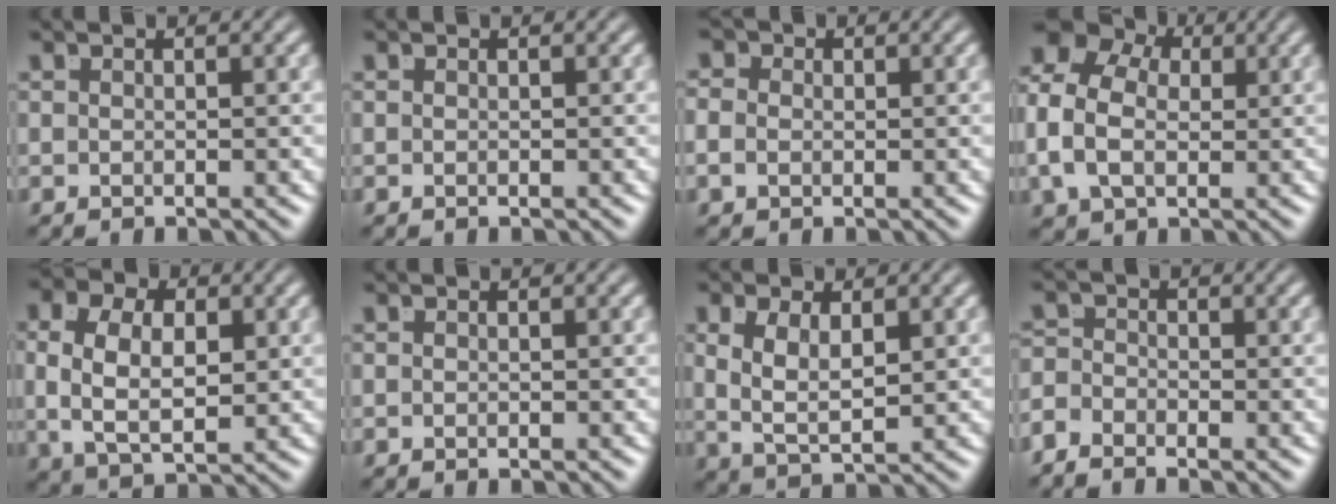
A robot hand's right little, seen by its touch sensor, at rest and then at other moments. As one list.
[{"total": 0.0}, {"total": 2.2, "force": [0.0, 2.0, 1.0], "torque": [-0.020, 0.000, -0.006]}, {"total": 11.4, "force": [2.6, 9.3, 6.1], "torque": [-0.121, 0.013, 0.025]}, {"total": 7.4, "force": [0.2, 5.2, 5.3], "torque": [-0.101, -0.014, 0.007]}, {"total": 0.0}, {"total": 4.7, "force": [0.4, 2.8, 3.7], "torque": [-0.080, -0.015, 0.015]}, {"total": 2.2, "force": [-1.7, 1.3, 0.5], "torque": [-0.006, -0.016, -0.031]}]